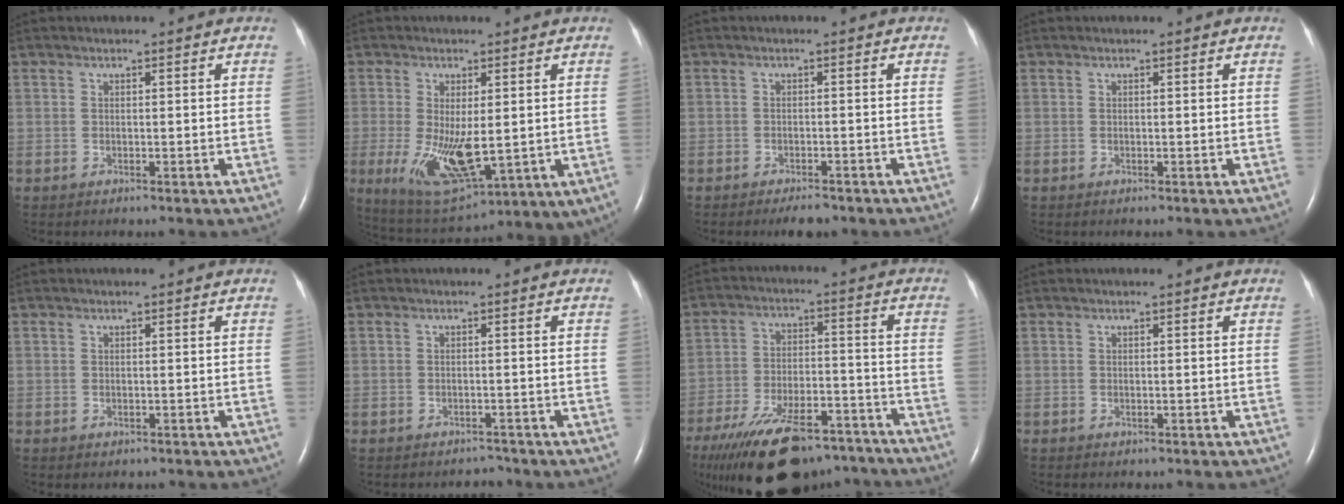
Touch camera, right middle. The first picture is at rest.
{"total": 13.4, "force": [-2.0, 4.6, 12.4], "torque": [-0.216, -0.027, -0.012]}
{"total": 2.8, "force": [-2.3, 0.9, 1.4], "torque": [-0.022, -0.003, -0.030]}
{"total": 0.0}
{"total": 0.0}
{"total": 1.4, "force": [-1.3, 0.5, -0.1], "torque": [-0.001, -0.003, -0.017]}
{"total": 23.7, "force": [-18.7, 8.1, 12.1], "torque": [-0.235, -0.018, -0.282]}
{"total": 0.0}